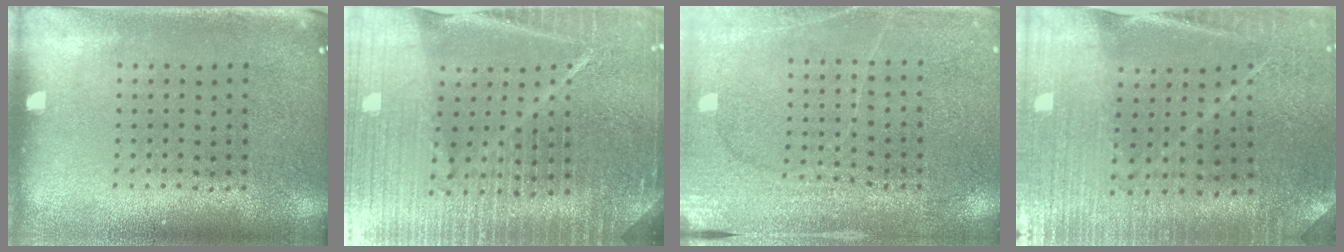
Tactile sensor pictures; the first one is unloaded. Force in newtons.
{"total": 6.2, "press": 5.4, "slide": 3.1}
{"total": 2.9, "press": 2.8, "slide": 0.4}
{"total": 1.7, "press": 1.7, "slide": 0.1}